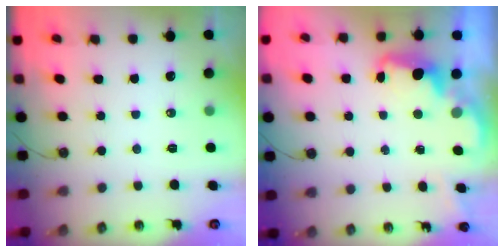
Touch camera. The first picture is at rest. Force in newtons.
{"total": 2.4, "press": 2.3, "slide": 0.5}